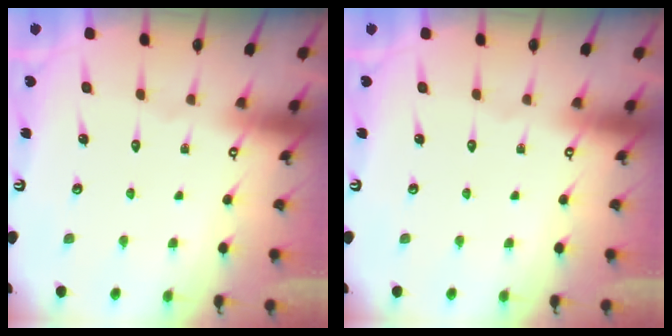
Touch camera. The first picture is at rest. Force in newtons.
{"total": 0.0}